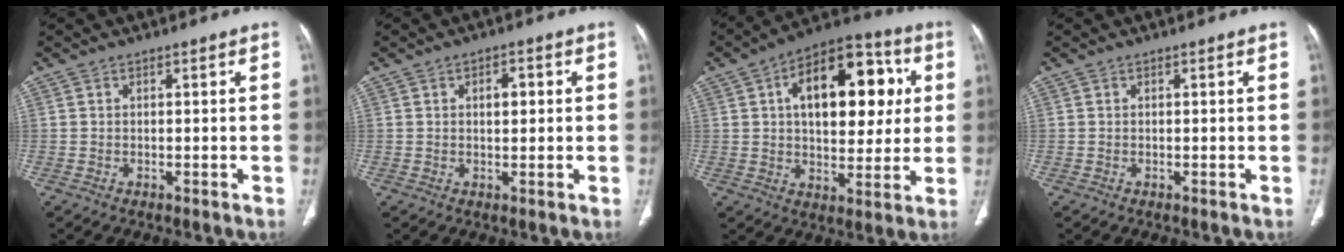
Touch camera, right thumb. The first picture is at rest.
{"total": 3.2, "force": [0.7, 1.8, 2.6], "torque": [-0.028, 0.003, 0.009]}
{"total": 20.9, "force": [4.8, 11.8, 16.6], "torque": [-0.195, 0.015, 0.066]}
{"total": 0.0}